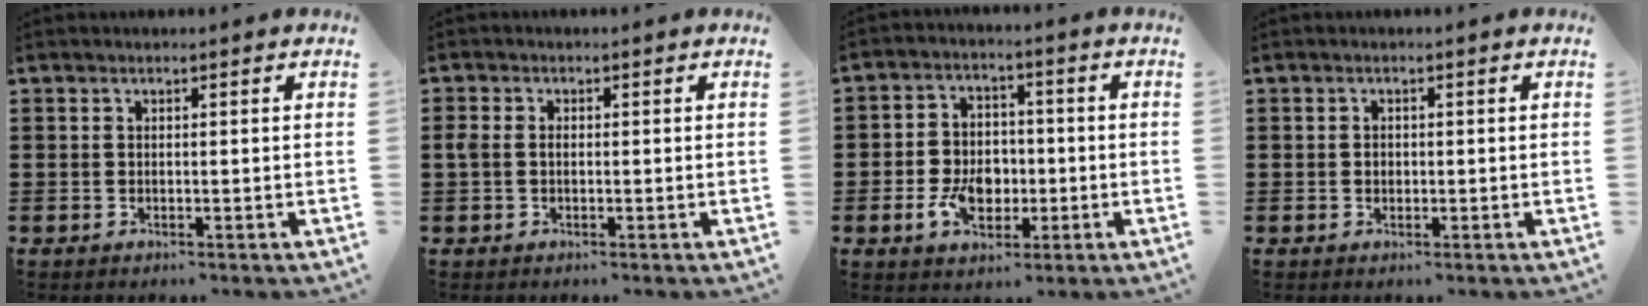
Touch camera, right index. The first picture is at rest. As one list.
[{"total": 1.5, "force": [0.0, 1.1, 1.1], "torque": [-0.030, 0.003, -0.004]}, {"total": 6.8, "force": [-1.7, 4.8, 4.5], "torque": [-0.103, 0.010, -0.034]}, {"total": 0.9, "force": [0.0, 0.7, 0.5], "torque": [-0.012, 0.003, -0.001]}]